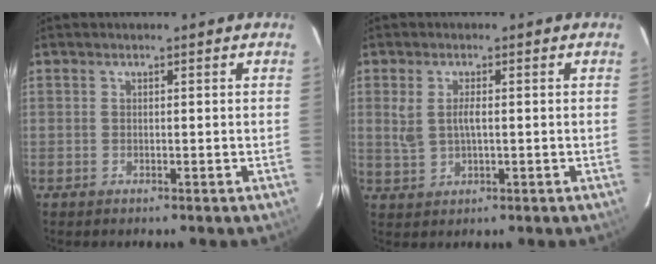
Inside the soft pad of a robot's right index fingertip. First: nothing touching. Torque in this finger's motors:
{"motor_torque": [0.08, 0.04, 0.11, 0.07]}